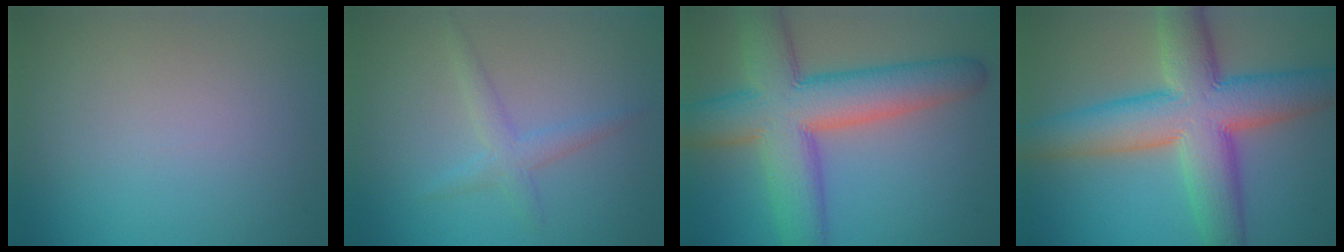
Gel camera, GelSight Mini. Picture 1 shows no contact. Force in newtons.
{"total": 2.1, "press": 2.1, "slide": 0.3}
{"total": 11.2, "press": 11.2, "slide": 0.6}
{"total": 11.3, "press": 11.3, "slide": 0.6}